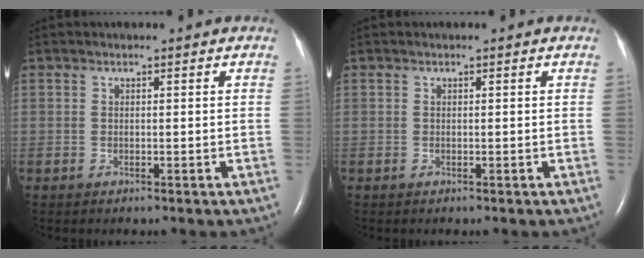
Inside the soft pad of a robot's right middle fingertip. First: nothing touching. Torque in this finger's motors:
{"motor_torque": [-0.04, -0.04, -0.01, 0.00]}